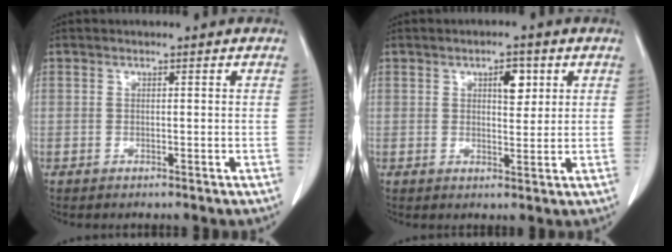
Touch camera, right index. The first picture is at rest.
{"total": 3.8, "force": [1.6, 1.7, 3.1], "torque": [-0.046, 0.001, 0.024]}